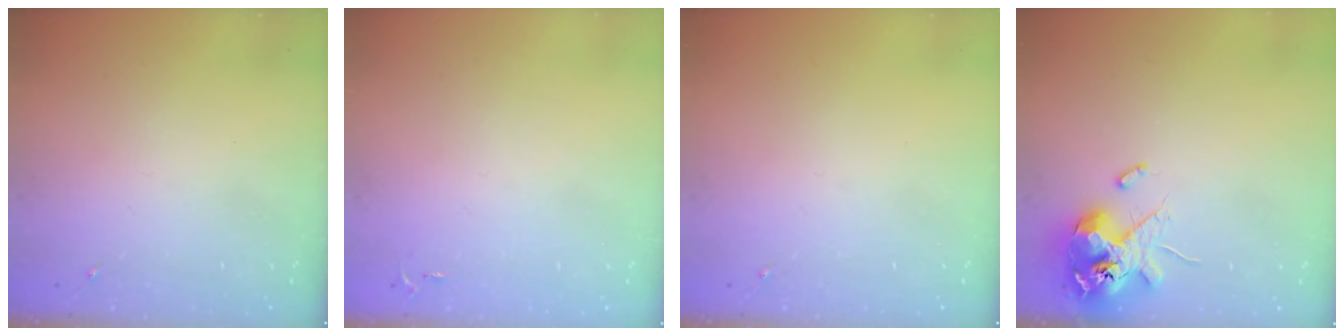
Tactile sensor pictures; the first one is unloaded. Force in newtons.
{"total": 2.6, "press": 2.6, "slide": 0.4}
{"total": 0.0}
{"total": 13.1, "press": 12.9, "slide": 2.2}